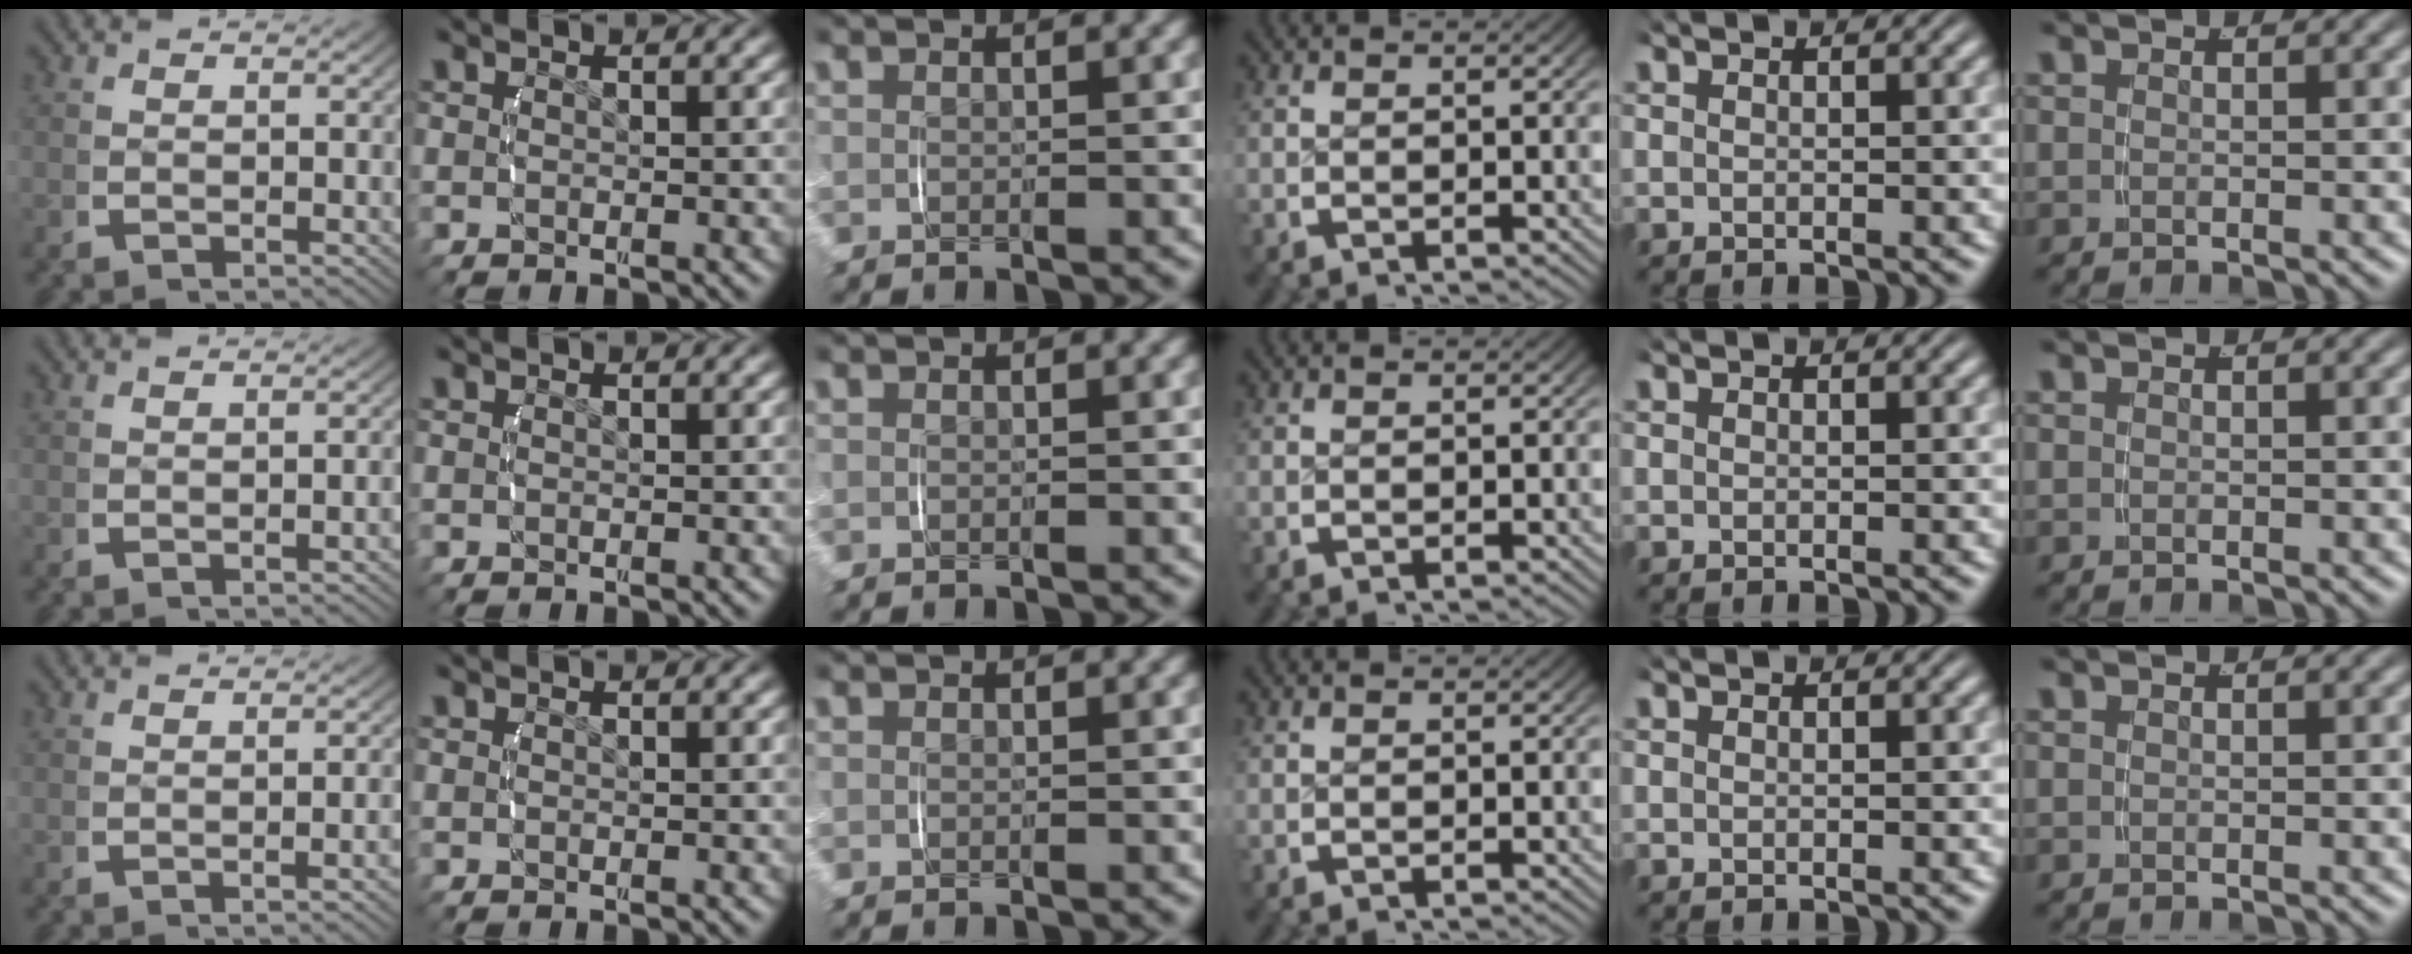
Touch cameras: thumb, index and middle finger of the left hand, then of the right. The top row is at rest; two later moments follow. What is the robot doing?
{"motion": "lift_and_place", "object": "measuring cup"}